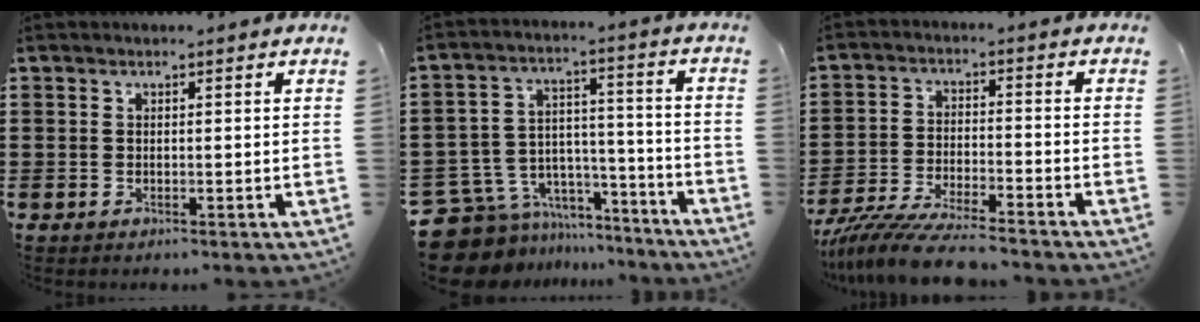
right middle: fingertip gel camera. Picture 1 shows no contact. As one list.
[{"total": 8.7, "force": [-7.2, 4.8, 1.3], "torque": [-0.053, 0.007, -0.137]}, {"total": 7.9, "force": [-7.4, 0.4, 2.7], "torque": [-0.059, -0.001, -0.144]}]